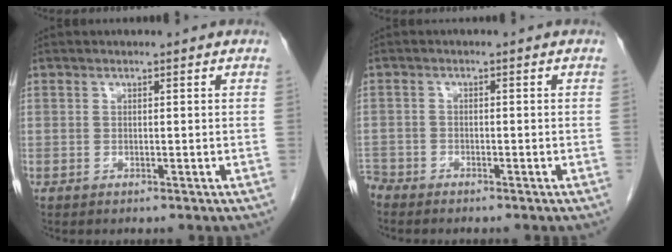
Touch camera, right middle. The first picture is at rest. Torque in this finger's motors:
{"motor_torque": [0.29, -0.54, 0.37, -0.02]}